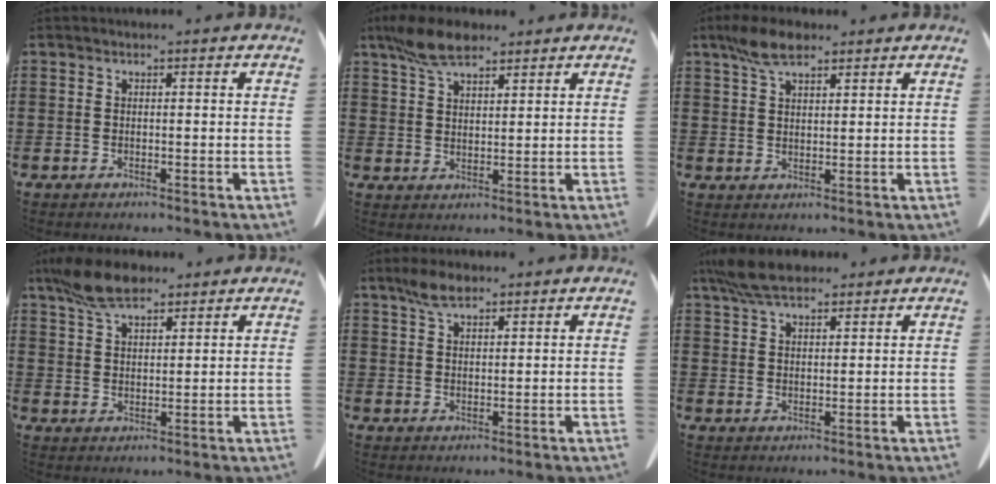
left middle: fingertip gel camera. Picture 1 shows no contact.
{"total": 7.3, "force": [5.5, 2.7, 4.0], "torque": [-0.095, -0.003, 0.105]}
{"total": 6.1, "force": [4.2, 2.3, 3.8], "torque": [-0.084, 0.004, 0.079]}
{"total": 8.1, "force": [6.2, 2.9, 4.3], "torque": [-0.102, -0.005, 0.118]}
{"total": 4.3, "force": [2.9, 1.6, 2.6], "torque": [-0.059, 0.004, 0.055]}
{"total": 7.0, "force": [5.7, 2.0, 3.6], "torque": [-0.085, -0.007, 0.110]}